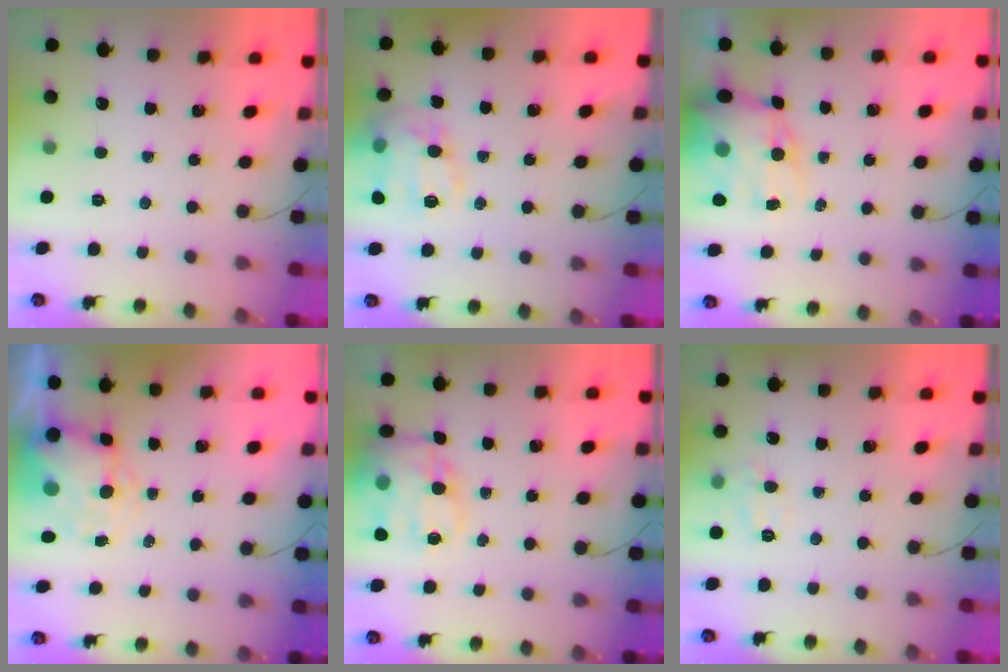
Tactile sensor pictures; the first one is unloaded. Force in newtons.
{"total": 13.0, "press": 13.0, "slide": 0.9}
{"total": 14.9, "press": 14.4, "slide": 3.7}
{"total": 5.8, "press": 5.7, "slide": 1.2}
{"total": 16.6, "press": 16.2, "slide": 3.5}
{"total": 6.6, "press": 6.5, "slide": 1.2}